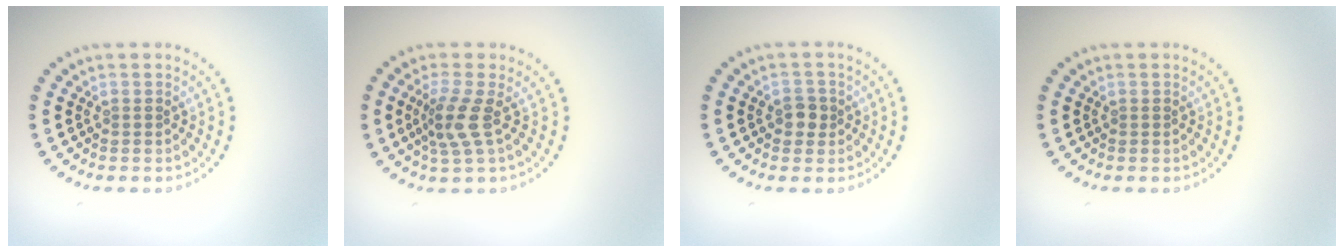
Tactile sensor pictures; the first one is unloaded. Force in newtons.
{"total": 2.9, "press": 2.1, "slide": 1.9}
{"total": 1.6, "press": 1.6, "slide": 0.4}
{"total": 0.0}